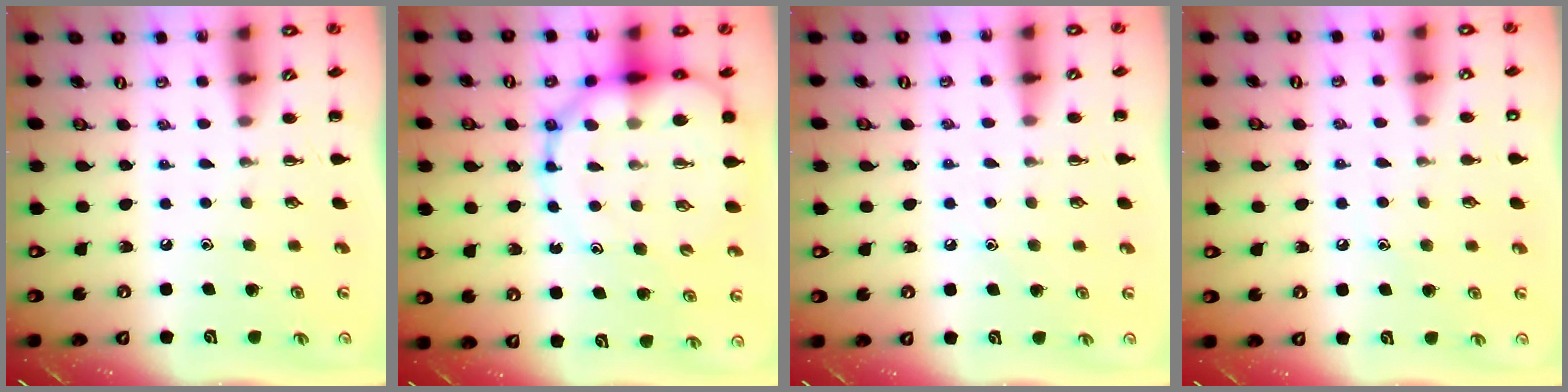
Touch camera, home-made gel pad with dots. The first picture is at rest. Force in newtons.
{"total": 15.5, "press": 15.0, "slide": 3.9}
{"total": 6.1, "press": 5.8, "slide": 2.0}
{"total": 6.6, "press": 6.4, "slide": 1.6}